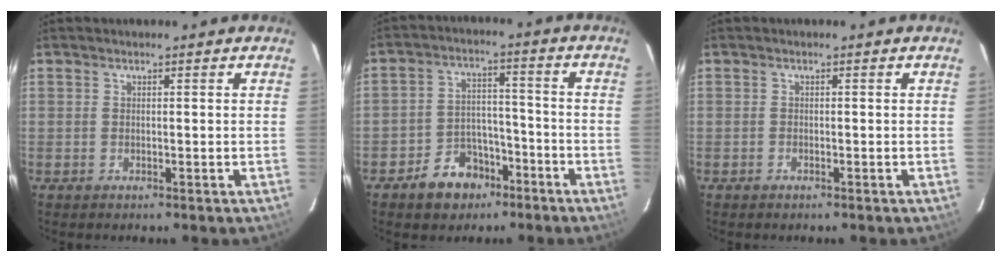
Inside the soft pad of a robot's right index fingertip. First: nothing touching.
{"total": 8.8, "force": [-5.8, 6.0, 2.9], "torque": [-0.065, 0.027, -0.079]}
{"total": 0.7, "force": [-0.6, 0.4, 0.1], "torque": [-0.004, 0.001, -0.010]}